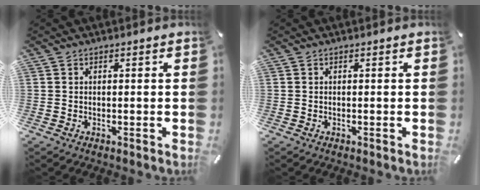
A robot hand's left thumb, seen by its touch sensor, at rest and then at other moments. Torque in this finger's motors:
{"motor_torque": [-0.12, -0.10, -0.02, 0.02, -0.01]}